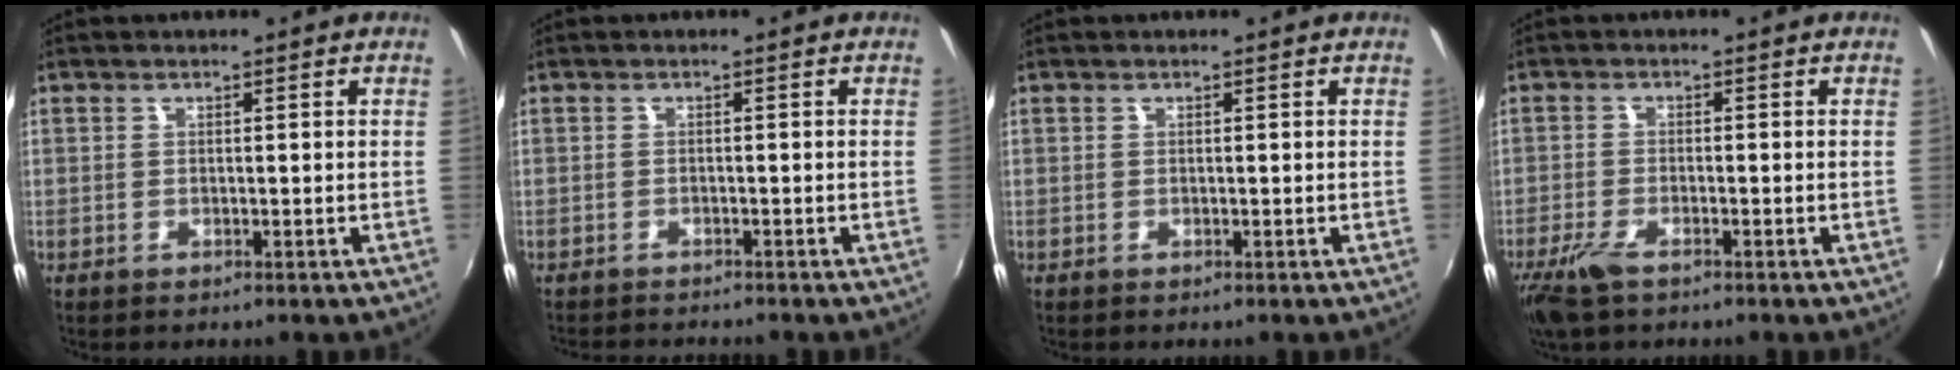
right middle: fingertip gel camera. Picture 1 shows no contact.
{"total": 3.0, "force": [-2.9, 0.2, 0.7], "torque": [-0.025, -0.015, -0.051]}
{"total": 0.0}
{"total": 5.0, "force": [-3.5, 1.5, 3.3], "torque": [-0.086, -0.012, -0.069]}